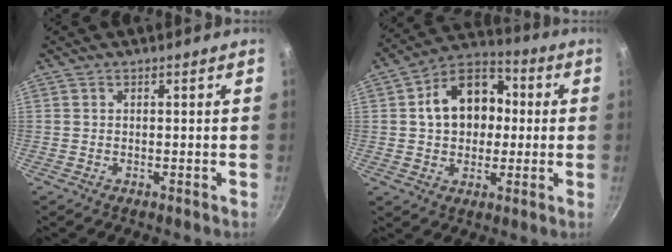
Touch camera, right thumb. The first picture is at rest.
{"total": 14.9, "force": [1.7, 11.3, 9.5], "torque": [-0.115, 0.028, 0.014]}